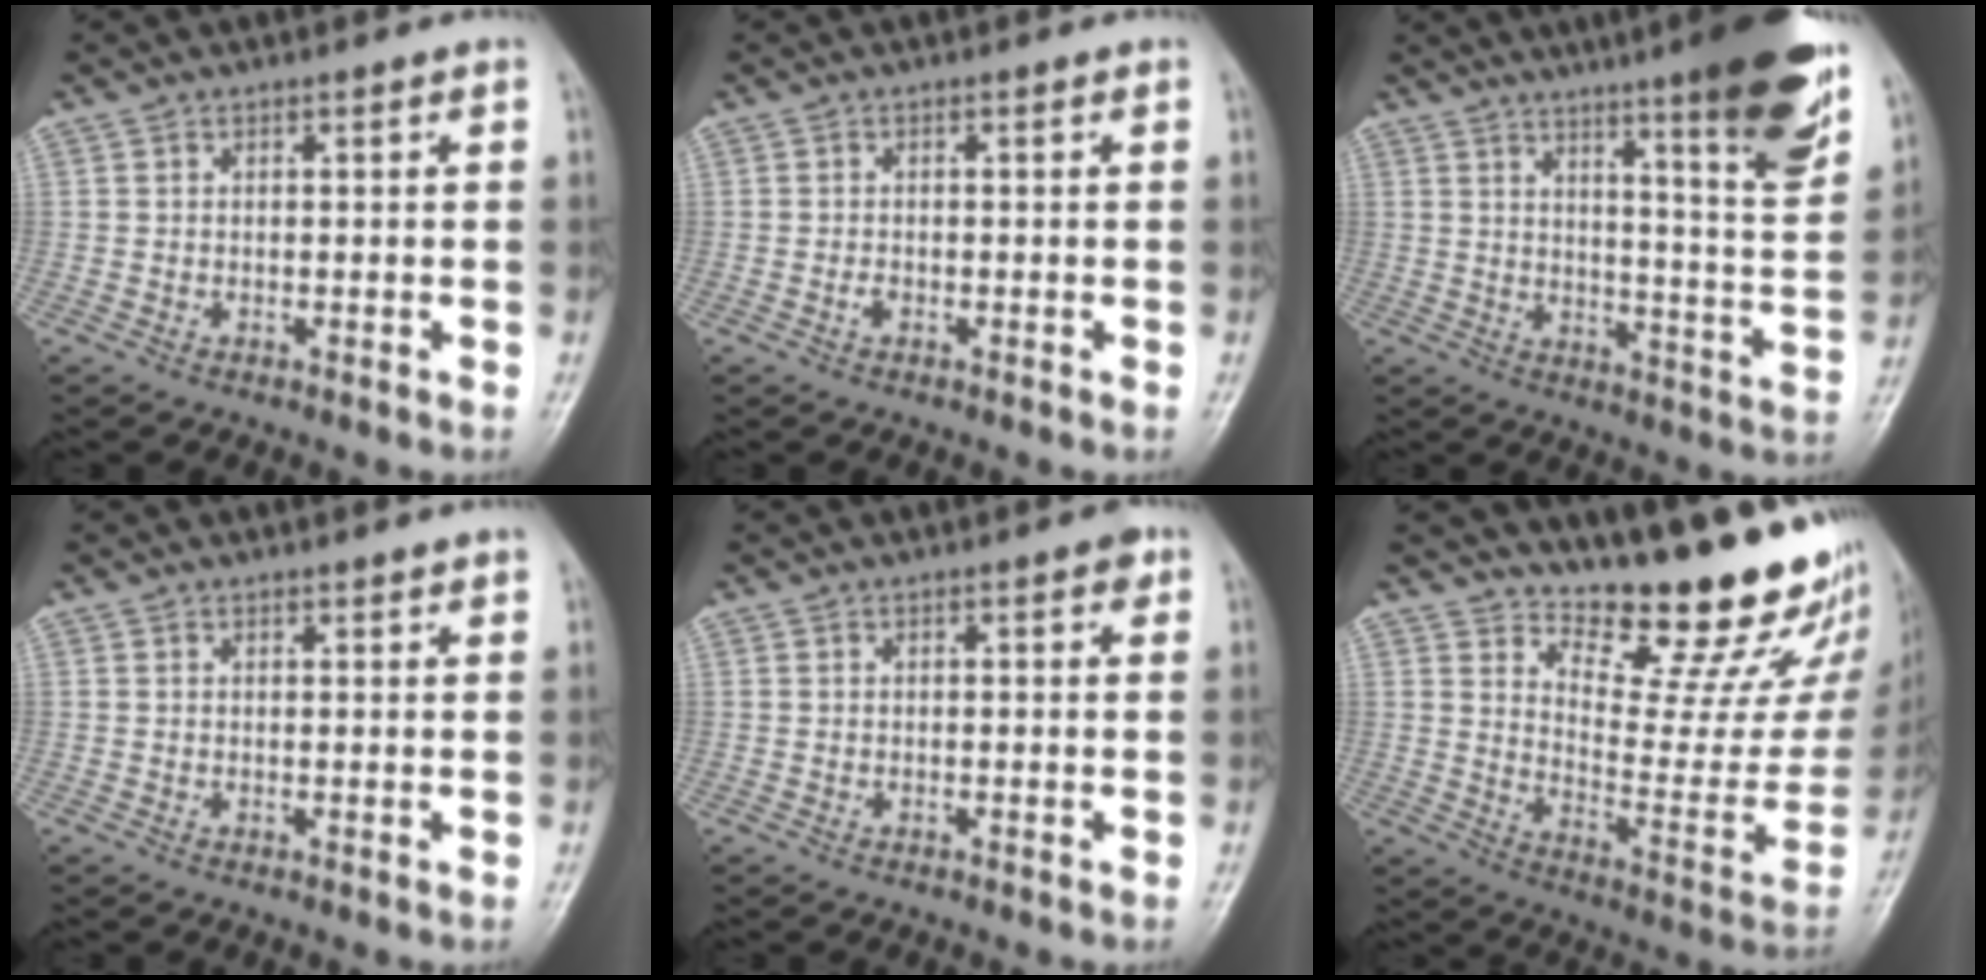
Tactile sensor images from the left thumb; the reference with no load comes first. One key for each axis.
{"total": 0.9, "fx": -0.4, "fy": 0.6, "fz": 0.6, "tx": -0.008, "ty": 0.001, "tz": -0.008}
{"total": 18.5, "fx": 11.7, "fy": 2.2, "fz": 14.2, "tx": -0.171, "ty": -0.064, "tz": 0.161}
{"total": 1.2, "fx": 1.1, "fy": 0.3, "fz": 0.4, "tx": 0.001, "ty": -0.004, "tz": 0.015}
{"total": 1.5, "fx": 0.8, "fy": 0.7, "fz": 1.0, "tx": -0.005, "ty": 0.000, "tz": 0.006}
{"total": 20.1, "fx": 17.5, "fy": 5.3, "fz": 8.4, "tx": -0.066, "ty": -0.161, "tz": 0.236}